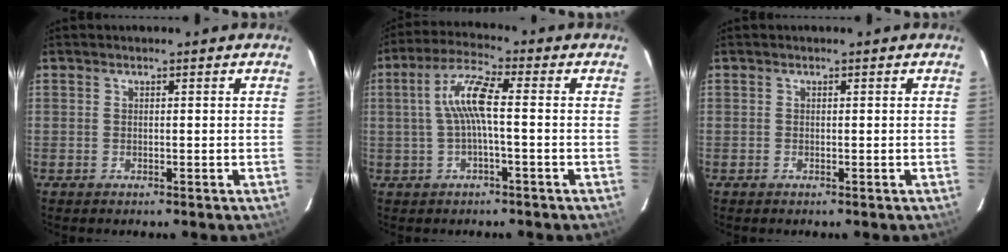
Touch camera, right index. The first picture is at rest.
{"total": 7.2, "force": [-0.2, 0.9, 7.1], "torque": [-0.152, 0.014, -0.002]}
{"total": 0.0}